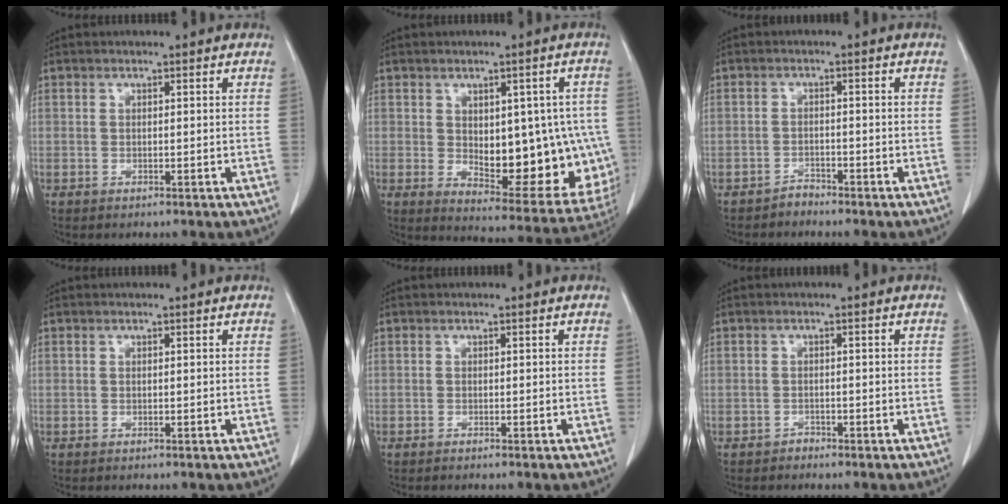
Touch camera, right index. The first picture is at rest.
{"total": 17.1, "force": [-1.3, 8.0, 15.0], "torque": [-0.161, 0.008, 0.013]}
{"total": 1.5, "force": [-1.5, 0.3, -0.2], "torque": [0.009, -0.001, -0.026]}
{"total": 0.0}
{"total": 0.7, "force": [-0.6, -0.1, 0.4], "torque": [-0.009, -0.001, -0.008]}
{"total": 0.8, "force": [-0.8, 0.4, -0.1], "torque": [0.002, 0.001, -0.017]}